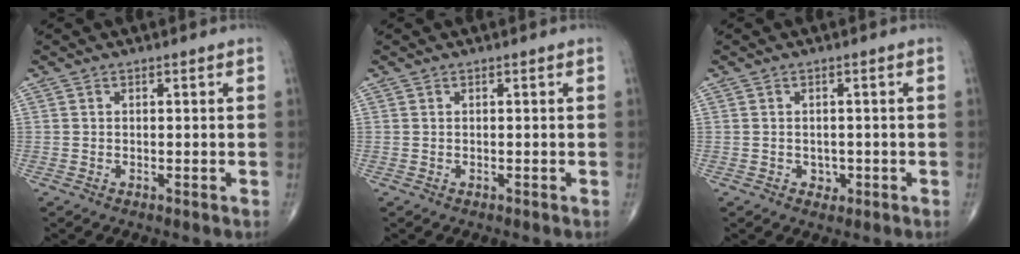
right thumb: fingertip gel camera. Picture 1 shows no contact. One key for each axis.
{"total": 0.0}
{"total": 1.7, "fx": -0.6, "fy": 1.4, "fz": 0.7, "tx": 0.002, "ty": 0.003, "tz": -0.006}